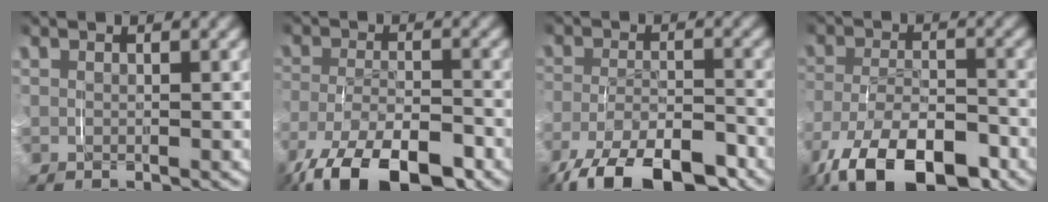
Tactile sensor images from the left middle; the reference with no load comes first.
{"total": 10.3, "force": [-7.3, 4.1, 6.0], "torque": [-0.126, -0.032, -0.103]}
{"total": 9.9, "force": [-7.6, 3.4, 5.3], "torque": [-0.093, -0.022, -0.116]}
{"total": 10.7, "force": [-7.1, 4.7, 6.5], "torque": [-0.131, -0.029, -0.104]}